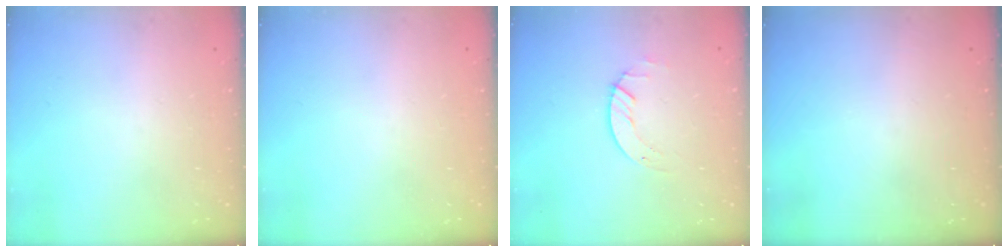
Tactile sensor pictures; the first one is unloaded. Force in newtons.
{"total": 0.0}
{"total": 2.0, "press": 2.0, "slide": 0.2}
{"total": 0.0}